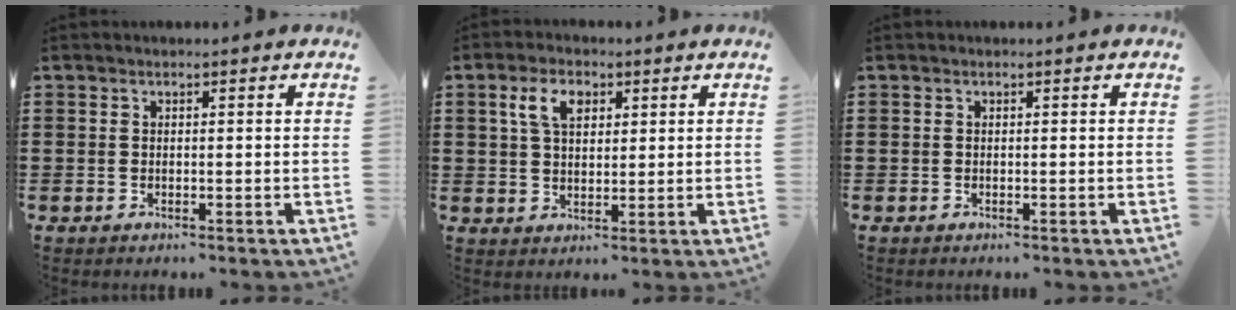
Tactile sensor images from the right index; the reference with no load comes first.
{"total": 5.1, "force": [2.2, 3.0, 3.6], "torque": [-0.083, 0.016, 0.037]}
{"total": 0.0}